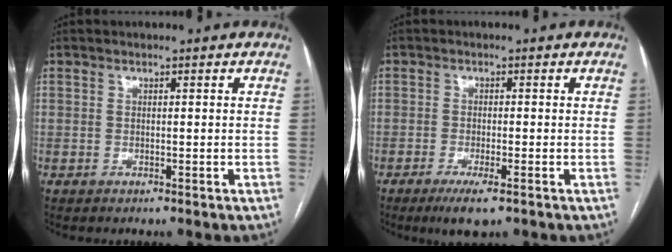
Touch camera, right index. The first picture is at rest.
{"total": 4.3, "force": [-2.6, 0.7, 3.4], "torque": [-0.061, -0.010, -0.038]}